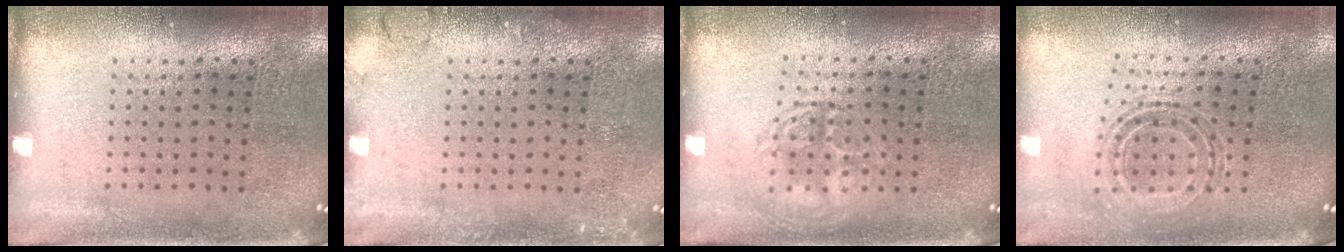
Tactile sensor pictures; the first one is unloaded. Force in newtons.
{"total": 1.2, "press": 1.1, "slide": 0.2}
{"total": 1.3, "press": 1.3, "slide": 0.1}
{"total": 0.7, "press": 0.7, "slide": 0.2}